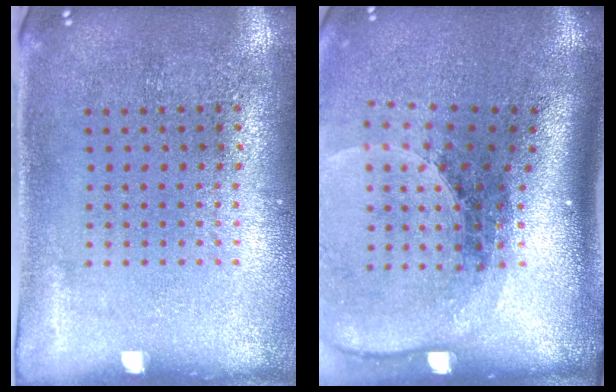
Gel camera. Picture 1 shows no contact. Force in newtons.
{"total": 2.6, "press": 1.9, "slide": 1.9}